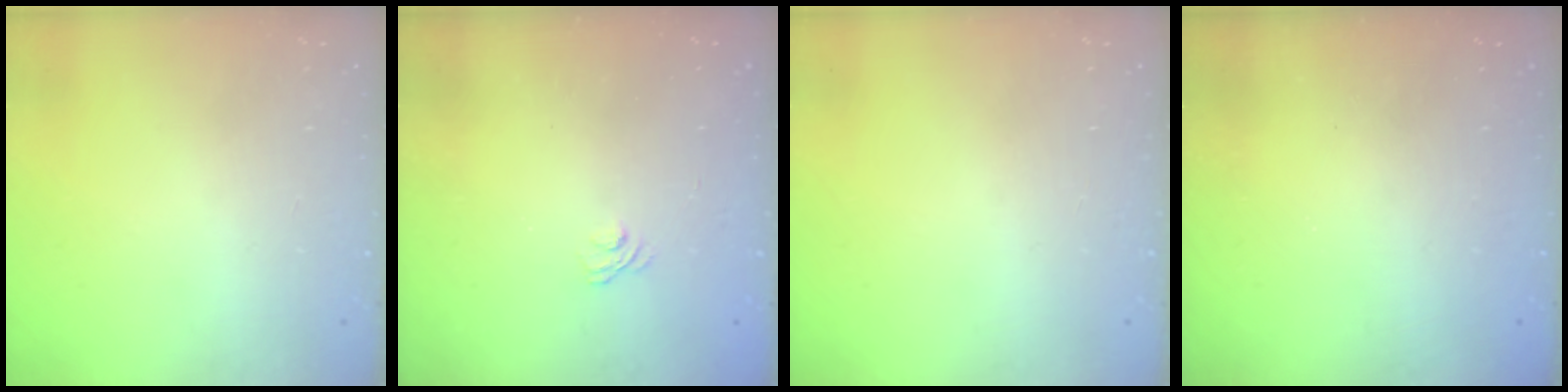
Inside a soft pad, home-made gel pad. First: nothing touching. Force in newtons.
{"total": 1.6, "press": 1.0, "slide": 1.2}
{"total": 0.0}
{"total": 2.3, "press": 2.1, "slide": 1.0}